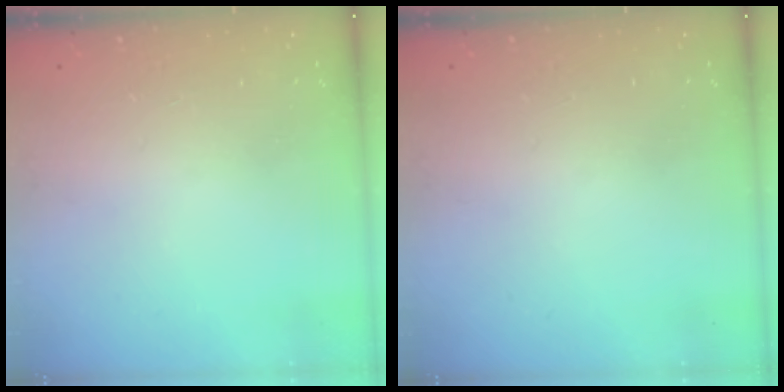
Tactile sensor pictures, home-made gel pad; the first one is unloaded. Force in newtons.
{"total": 0.0}